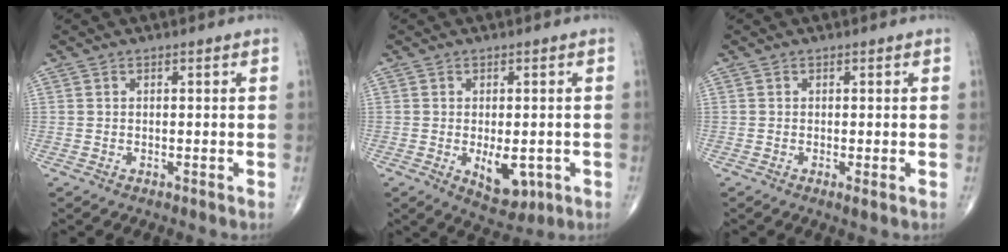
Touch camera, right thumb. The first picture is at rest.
{"total": 6.8, "force": [-1.7, 3.6, 5.5], "torque": [-0.062, -0.007, -0.013]}
{"total": 1.1, "force": [-0.3, 0.1, 1.0], "torque": [-0.022, -0.005, -0.009]}